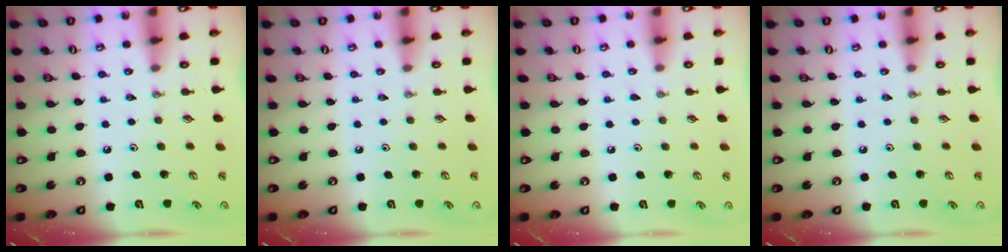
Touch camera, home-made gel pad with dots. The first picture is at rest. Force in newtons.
{"total": 0.0}
{"total": 2.8, "press": 2.8, "slide": 0.3}
{"total": 0.0}